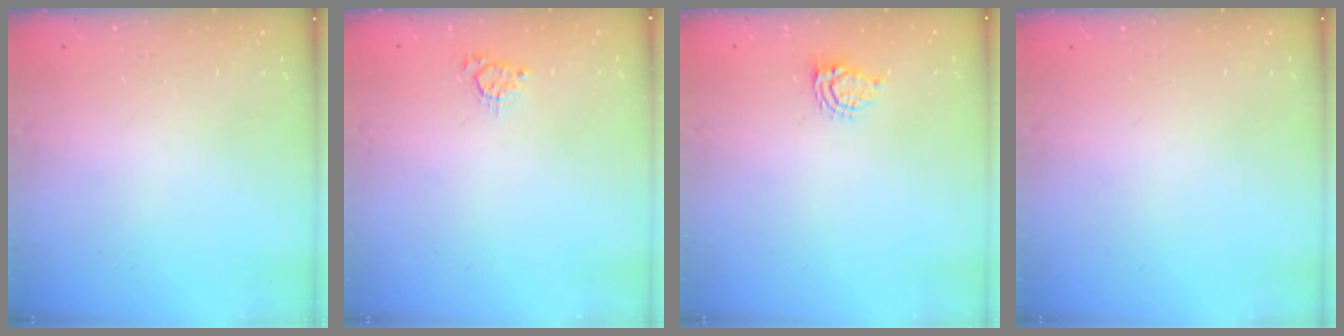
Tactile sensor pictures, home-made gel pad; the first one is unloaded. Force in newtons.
{"total": 2.9, "press": 2.9, "slide": 0.3}
{"total": 5.0, "press": 4.9, "slide": 0.7}
{"total": 0.0}